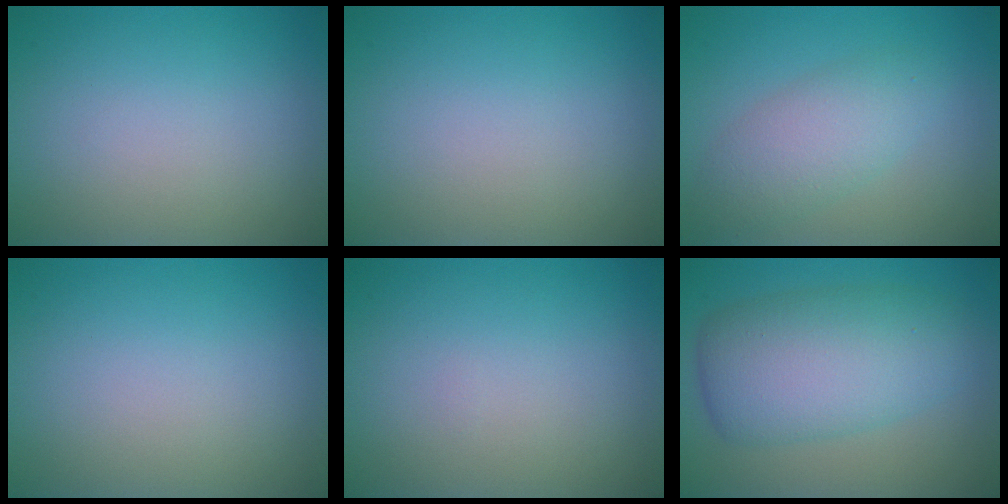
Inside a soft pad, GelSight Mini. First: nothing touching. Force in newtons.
{"total": 0.0}
{"total": 3.9, "press": 3.9, "slide": 0.1}
{"total": 0.0}
{"total": 0.0}
{"total": 7.7, "press": 7.7, "slide": 0.1}